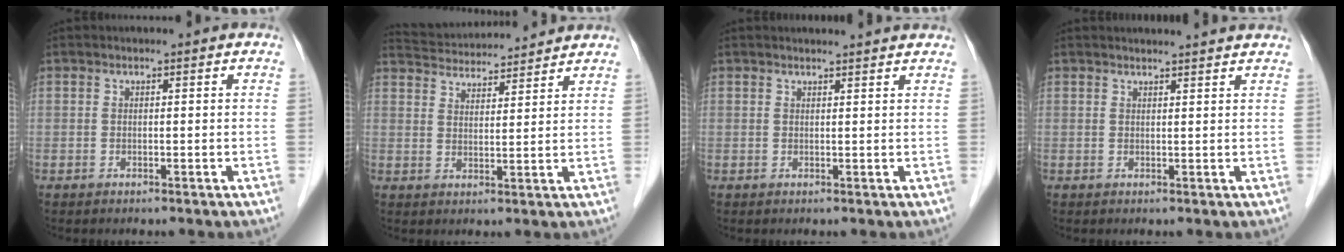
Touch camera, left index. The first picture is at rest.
{"total": 11.6, "force": [11.2, 1.3, 2.7], "torque": [-0.054, 0.029, 0.172]}
{"total": 4.7, "force": [4.6, 0.0, 1.1], "torque": [-0.015, 0.014, 0.046]}
{"total": 6.2, "force": [5.9, -0.1, 1.7], "torque": [-0.019, 0.016, 0.058]}